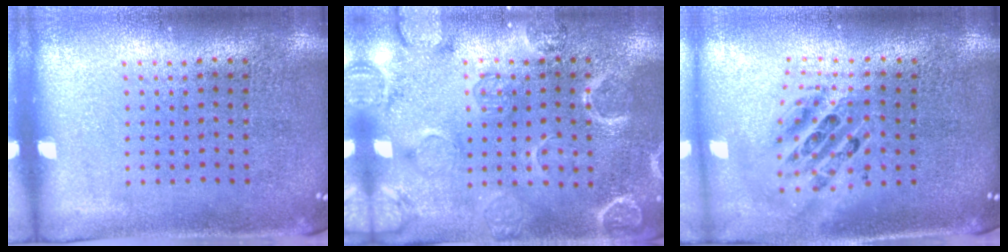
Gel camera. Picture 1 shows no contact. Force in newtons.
{"total": 2.3, "press": 2.3, "slide": 0.4}
{"total": 2.1, "press": 1.6, "slide": 1.4}